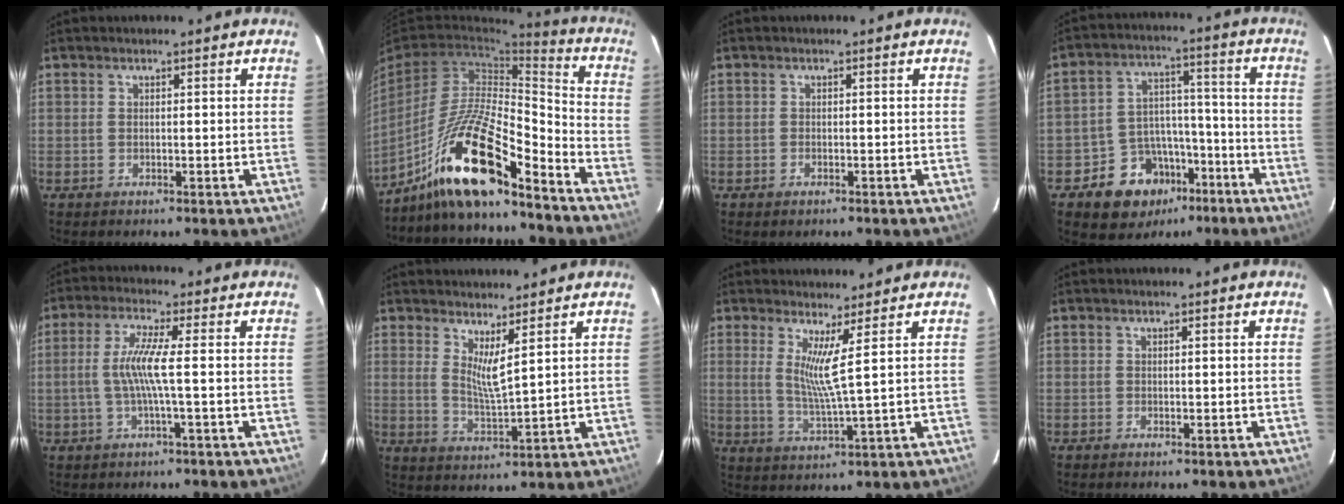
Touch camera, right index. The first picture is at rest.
{"total": 16.9, "force": [-12.1, 3.3, 11.3], "torque": [-0.226, -0.008, -0.231]}
{"total": 0.8, "force": [-0.5, 0.5, 0.4], "torque": [-0.007, -0.001, -0.010]}
{"total": 12.2, "force": [-7.5, 8.8, 3.8], "torque": [-0.079, 0.041, -0.103]}
{"total": 6.3, "force": [-0.9, -0.6, 6.2], "torque": [-0.135, 0.000, -0.014]}
{"total": 4.9, "force": [3.2, 0.0, 3.6], "torque": [-0.066, -0.018, 0.054]}
{"total": 5.3, "force": [2.3, -1.1, 4.6], "torque": [-0.085, -0.021, 0.037]}
{"total": 0.0}